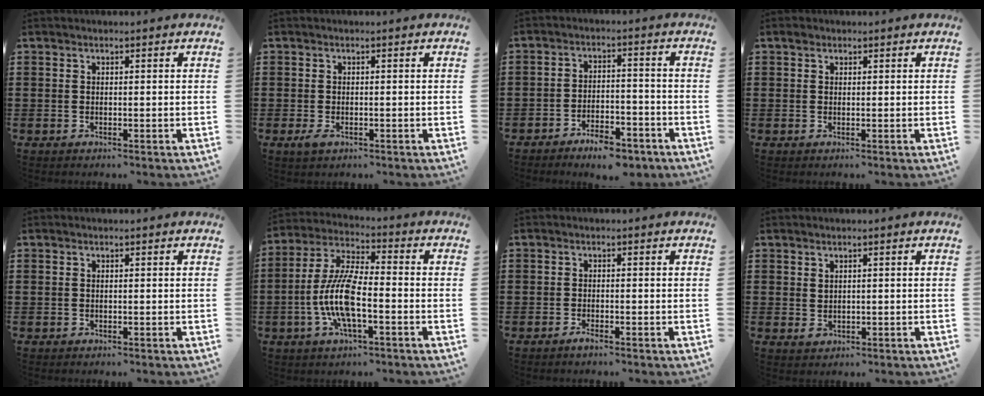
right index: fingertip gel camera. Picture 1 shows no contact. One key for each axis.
{"total": 1.3, "fx": -0.6, "fy": 0.8, "fz": 1.0, "tx": -0.019, "ty": -0.002, "tz": -0.010}
{"total": 5.4, "fx": -4.8, "fy": 1.1, "fz": 2.1, "tx": -0.033, "ty": 0.010, "tz": -0.088}
{"total": 0.8, "fx": 0.5, "fy": 0.6, "fz": 0.3, "tx": -0.007, "ty": 0.003, "tz": 0.009}
{"total": 0.0}
{"total": 10.0, "fx": -2.7, "fy": 3.1, "fz": 9.2, "tx": -0.214, "ty": -0.012, "tz": -0.060}
{"total": 1.1, "fx": -0.9, "fy": 0.0, "fz": 0.6, "tx": -0.014, "ty": -0.008, "tz": -0.016}
{"total": 1.1, "fx": 0.5, "fy": 0.8, "fz": 0.7, "tx": -0.016, "ty": 0.002, "tz": 0.011}